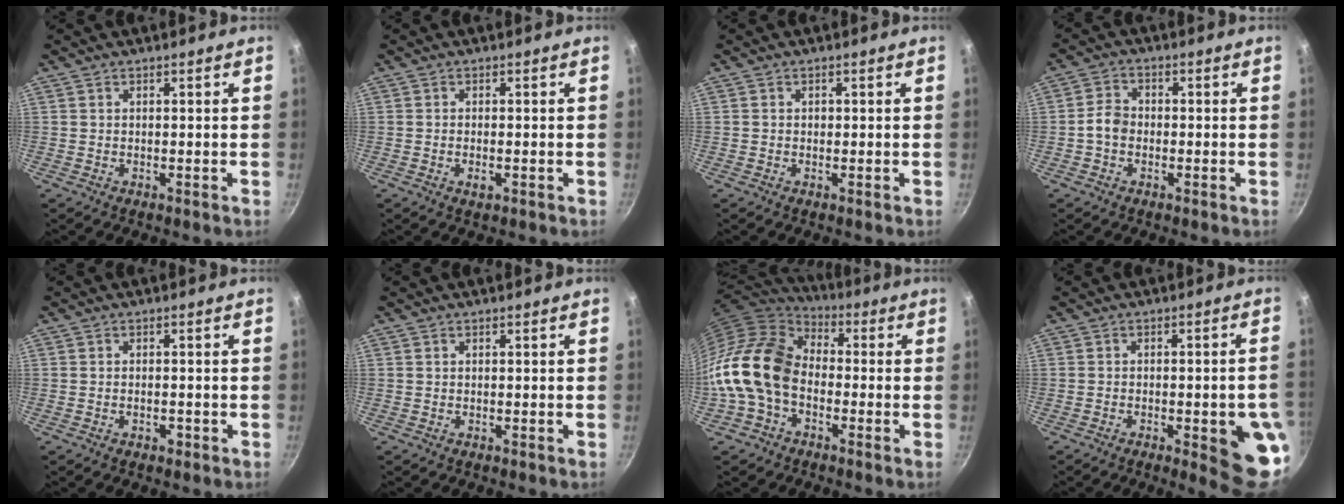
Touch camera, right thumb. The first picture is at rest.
{"total": 1.7, "force": [-0.6, 0.7, 1.4], "torque": [-0.028, -0.001, -0.011]}
{"total": 0.6, "force": [0.0, 0.6, 0.2], "torque": [0.000, 0.003, 0.000]}
{"total": 3.9, "force": [-1.0, 3.0, 2.3], "torque": [-0.034, 0.020, -0.027]}
{"total": 1.4, "force": [-0.7, 0.8, 0.9], "torque": [-0.015, 0.004, -0.010]}
{"total": 0.0}
{"total": 15.8, "force": [-3.6, 11.2, 10.6], "torque": [-0.173, 0.047, -0.093]}
{"total": 11.3, "force": [-3.3, 3.1, 10.3], "torque": [-0.098, 0.014, -0.037]}